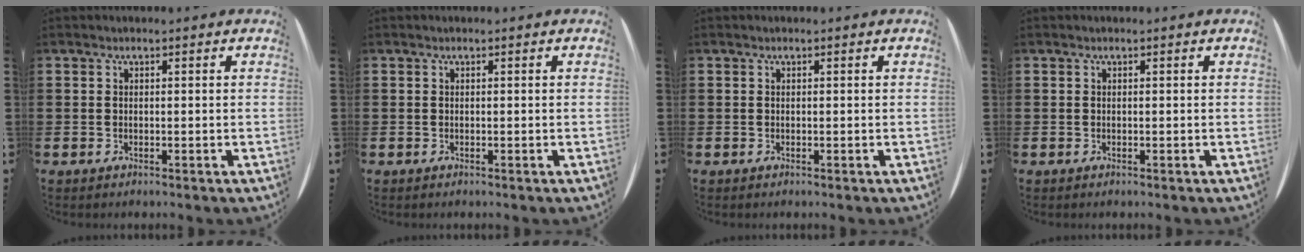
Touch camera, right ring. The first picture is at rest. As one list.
[{"total": 0.0}, {"total": 0.0}, {"total": 0.0}]